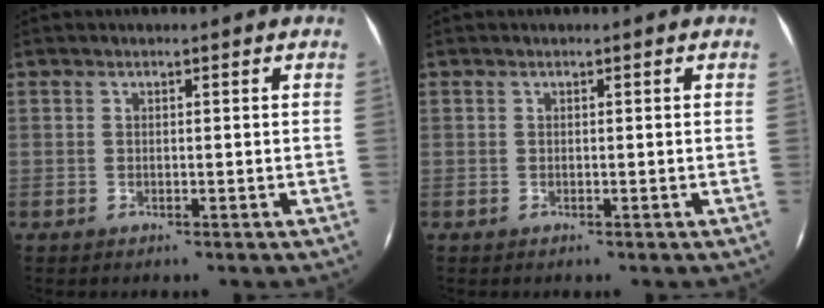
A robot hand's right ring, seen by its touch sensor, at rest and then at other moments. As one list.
[{"total": 0.0}]